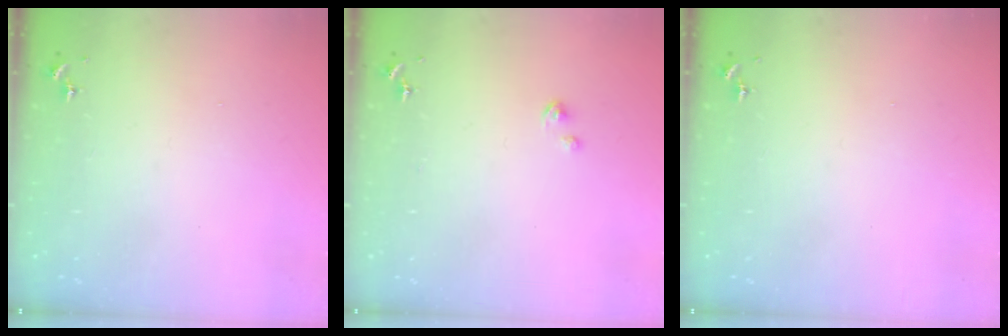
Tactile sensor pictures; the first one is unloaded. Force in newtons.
{"total": 1.1, "press": 1.1, "slide": 0.1}
{"total": 0.0}